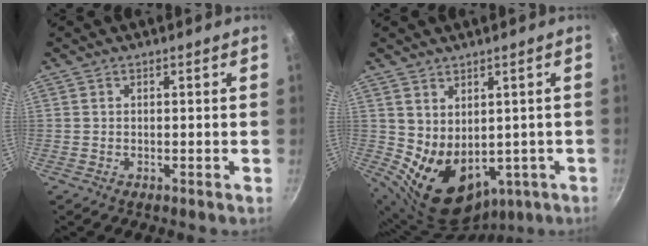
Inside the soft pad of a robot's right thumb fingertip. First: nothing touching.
{"total": 12.1, "force": [0.0, 8.9, 8.1], "torque": [-0.110, -0.019, 0.036]}